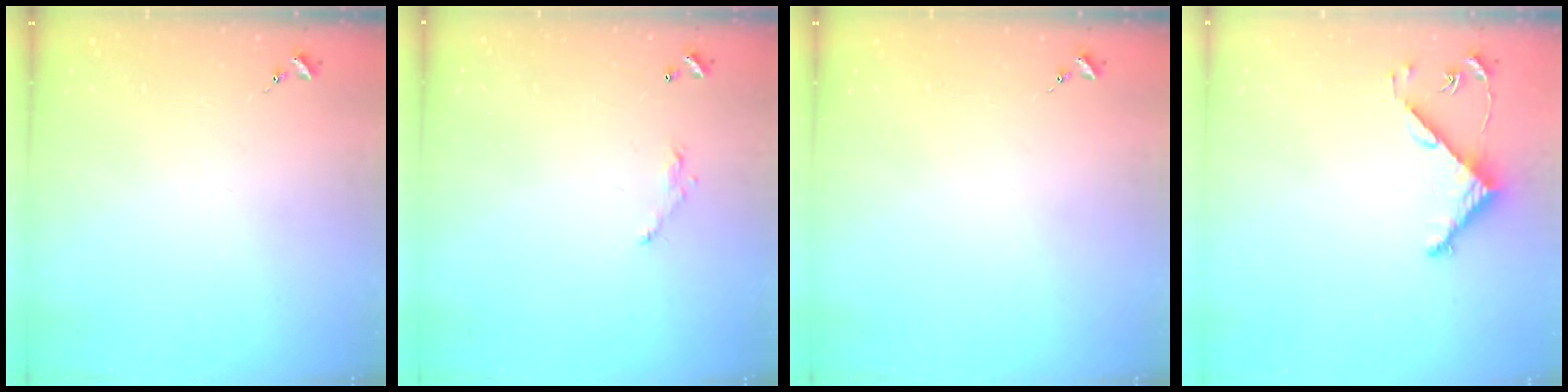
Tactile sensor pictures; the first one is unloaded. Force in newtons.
{"total": 6.0, "press": 6.0, "slide": 0.4}
{"total": 0.0}
{"total": 4.8, "press": 4.8, "slide": 0.3}